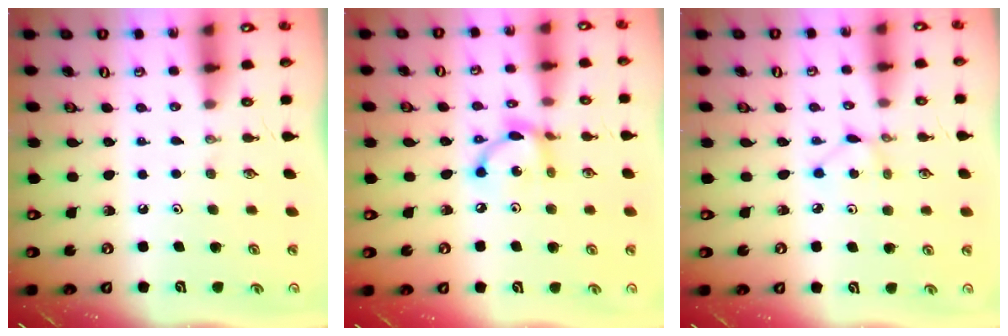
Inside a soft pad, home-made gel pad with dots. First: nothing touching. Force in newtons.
{"total": 10.0, "press": 10.0, "slide": 0.7}
{"total": 1.9, "press": 1.9, "slide": 0.2}